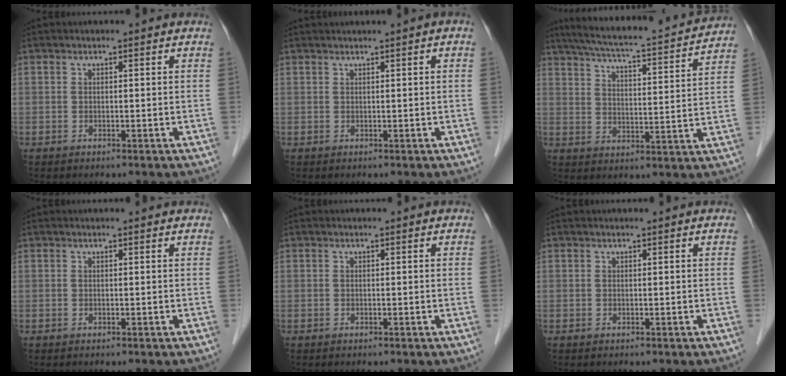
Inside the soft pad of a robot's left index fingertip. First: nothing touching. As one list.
[{"total": 1.4, "force": [0.8, -0.2, 1.1], "torque": [-0.023, 0.011, 0.018]}, {"total": 18.4, "force": [16.8, 1.0, 7.6], "torque": [-0.129, 0.006, 0.237]}, {"total": 1.3, "force": [1.2, 0.1, 0.3], "torque": [-0.011, 0.008, 0.013]}, {"total": 0.0}, {"total": 0.9, "force": [0.8, 0.0, 0.4], "torque": [-0.005, 0.010, 0.014]}]